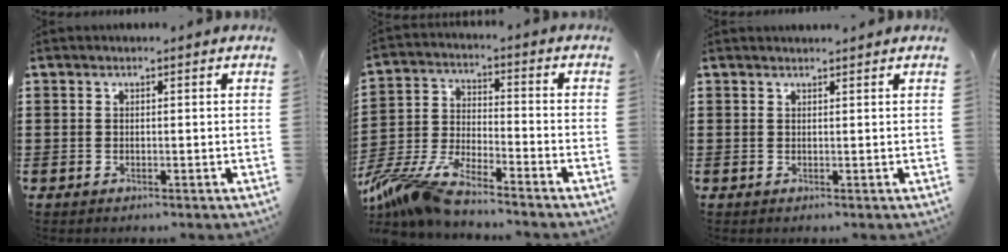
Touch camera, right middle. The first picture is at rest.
{"total": 9.0, "force": [-8.1, 0.5, 3.8], "torque": [-0.107, -0.012, -0.170]}
{"total": 0.9, "force": [0.8, -0.2, 0.0], "torque": [-0.003, -0.003, 0.018]}